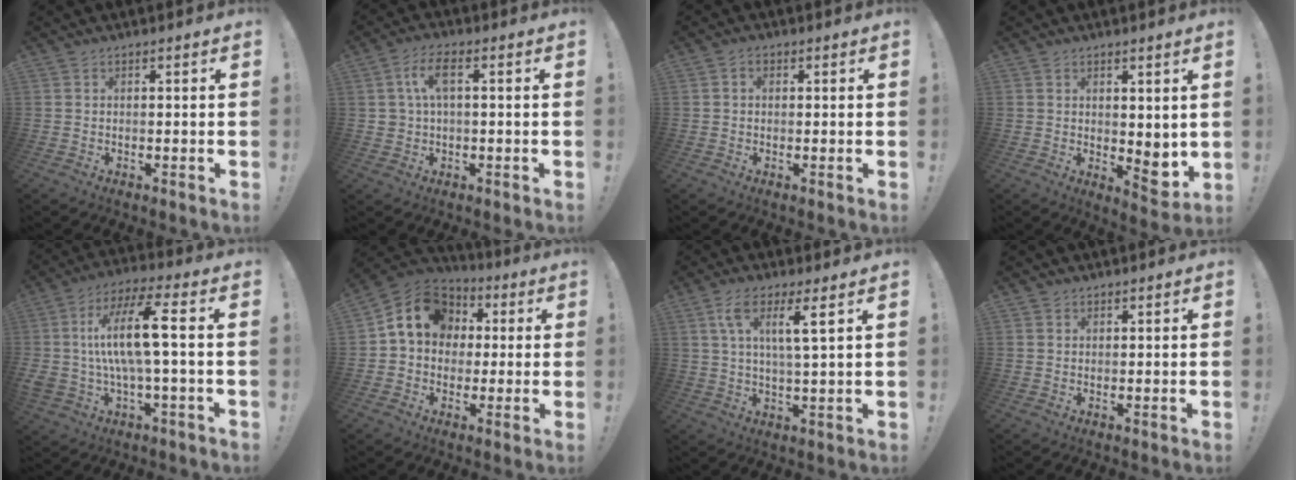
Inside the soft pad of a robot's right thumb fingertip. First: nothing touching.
{"total": 7.1, "force": [1.4, 3.4, 6.1], "torque": [-0.129, 0.009, 0.023]}
{"total": 1.0, "force": [0.0, 0.8, 0.6], "torque": [-0.006, 0.001, -0.001]}
{"total": 4.8, "force": [0.9, 3.0, 3.6], "torque": [-0.027, -0.023, 0.022]}
{"total": 15.9, "force": [1.4, 4.3, 15.3], "torque": [-0.279, 0.002, 0.011]}
{"total": 12.1, "force": [2.8, 10.3, 5.7], "torque": [-0.076, 0.001, 0.059]}
{"total": 8.0, "force": [3.6, 0.6, 7.1], "torque": [-0.134, -0.006, 0.056]}
{"total": 1.0, "force": [0.8, 0.5, 0.1], "torque": [0.002, -0.004, 0.015]}